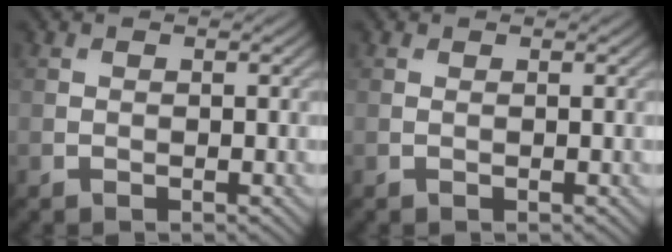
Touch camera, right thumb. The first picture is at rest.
{"total": 0.0}